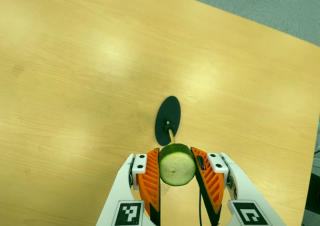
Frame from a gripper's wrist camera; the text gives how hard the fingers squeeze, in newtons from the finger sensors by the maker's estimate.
{"total": 9.4, "left": 8.4, "right": 10.4}